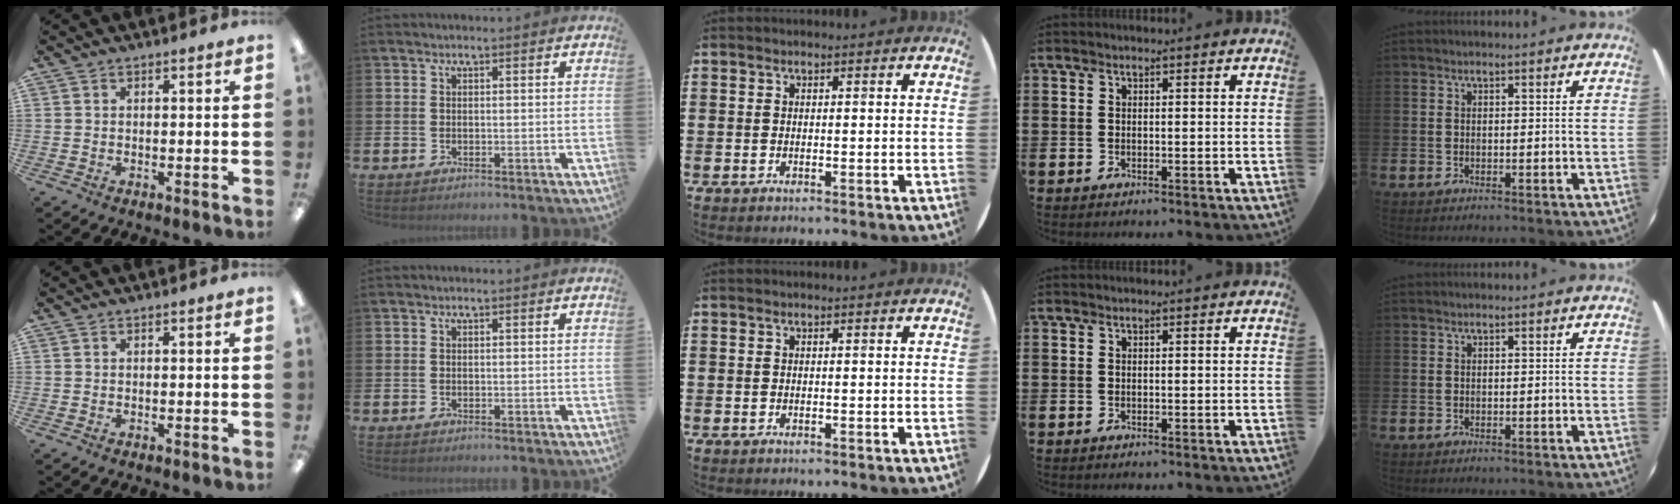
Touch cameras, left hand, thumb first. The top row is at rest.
{}